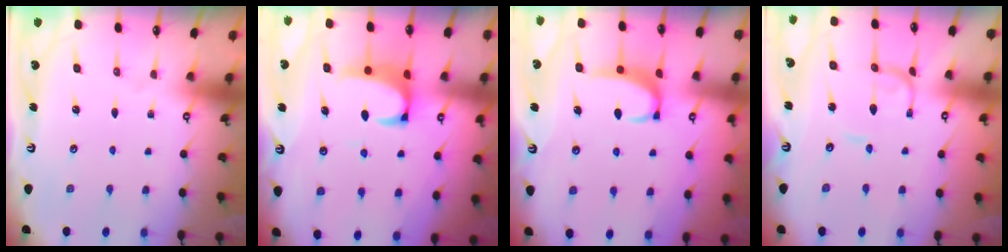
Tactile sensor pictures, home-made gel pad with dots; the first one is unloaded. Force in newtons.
{"total": 2.2, "press": 2.0, "slide": 0.9}
{"total": 4.3, "press": 4.2, "slide": 0.9}
{"total": 1.6, "press": 1.6, "slide": 0.2}